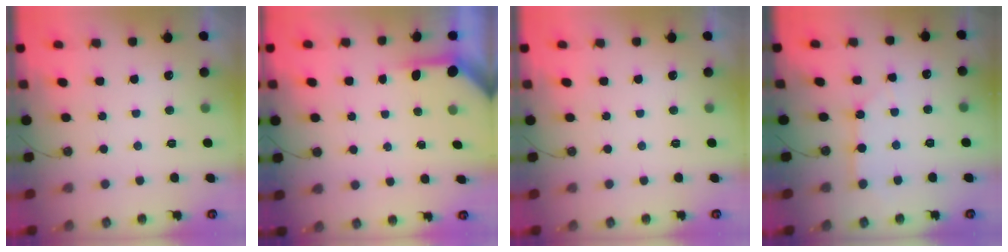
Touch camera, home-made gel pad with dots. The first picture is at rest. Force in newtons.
{"total": 3.9, "press": 3.8, "slide": 0.4}
{"total": 0.0}
{"total": 3.0, "press": 3.0, "slide": 0.2}